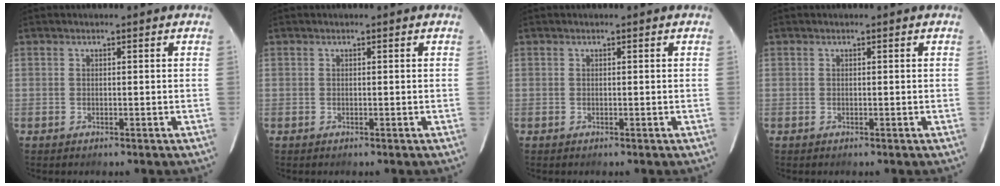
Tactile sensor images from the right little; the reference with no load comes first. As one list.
[{"total": 0.0}, {"total": 0.0}, {"total": 0.0}]